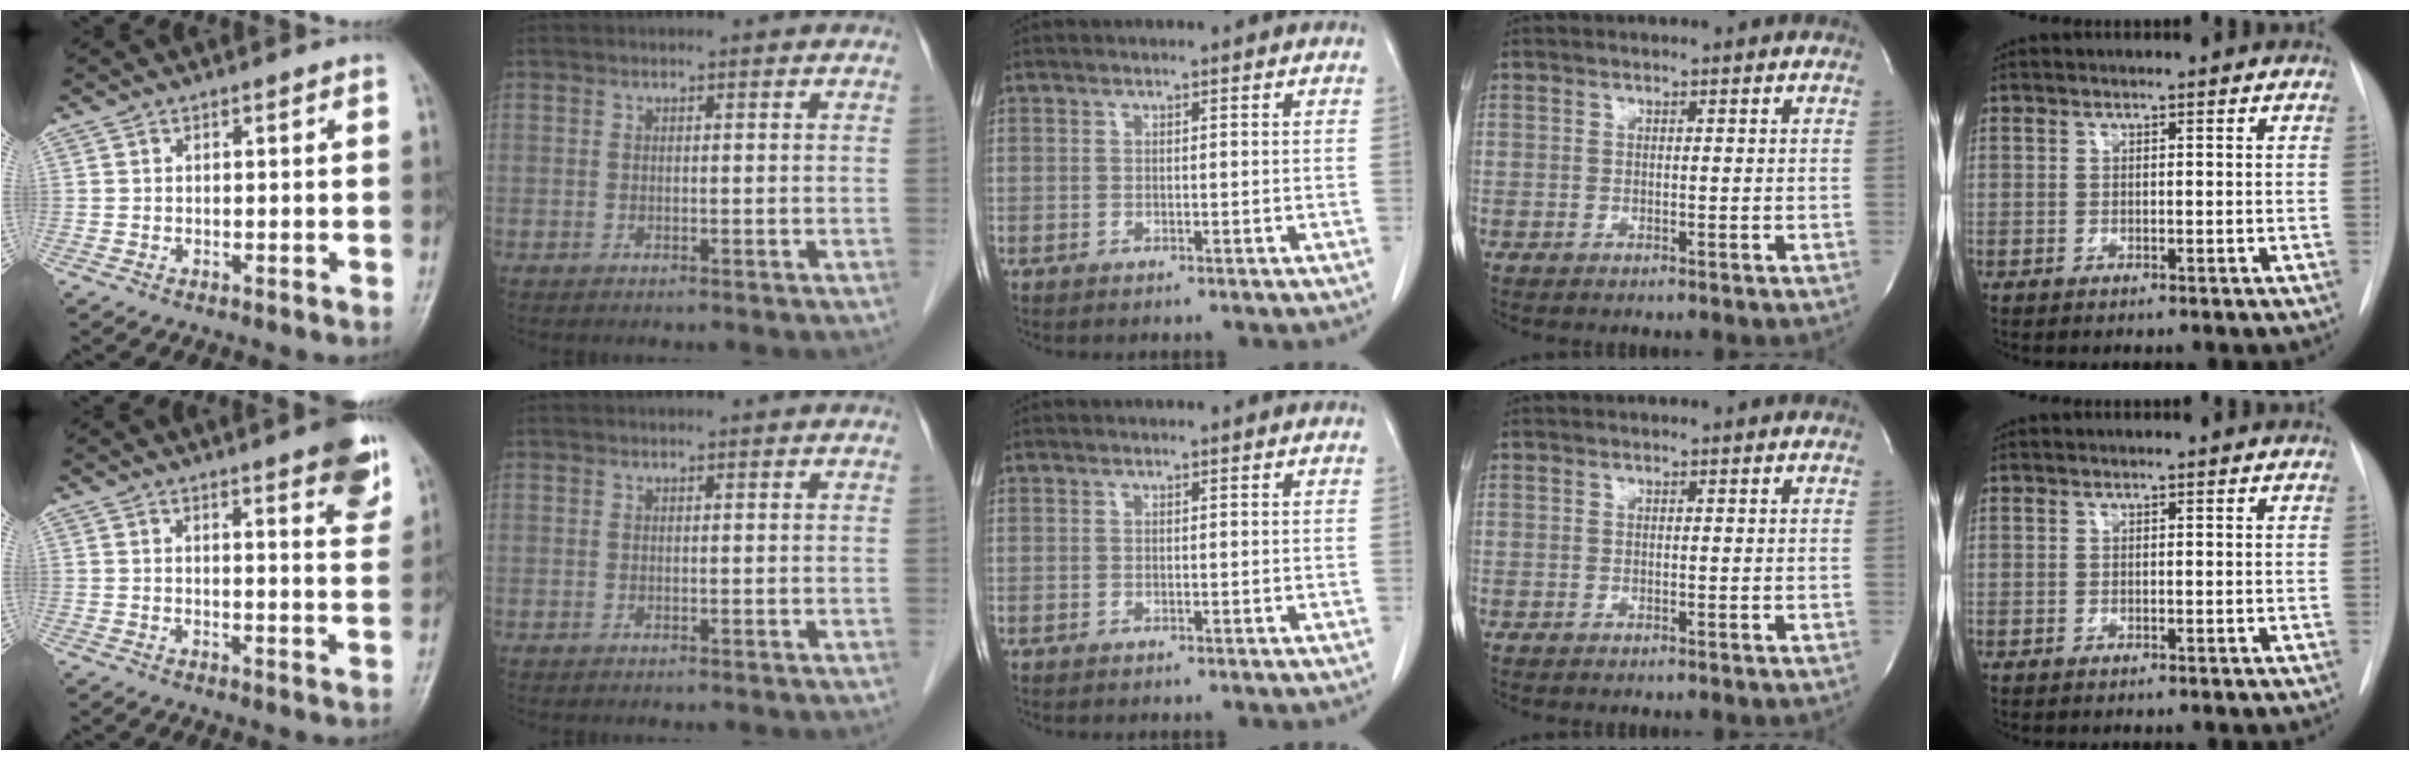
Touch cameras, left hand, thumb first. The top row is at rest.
{"thumb": {"total": 9.1, "force": [5.5, 1.9, 6.9], "torque": [-0.066, -0.025, 0.063]}}